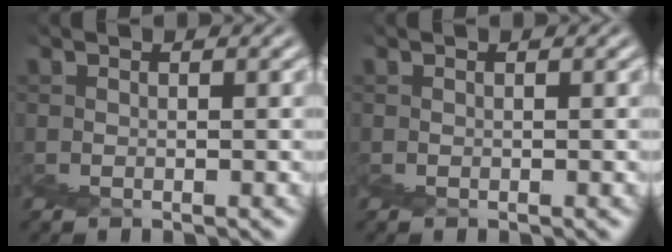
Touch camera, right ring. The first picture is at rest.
{"total": 0.0}